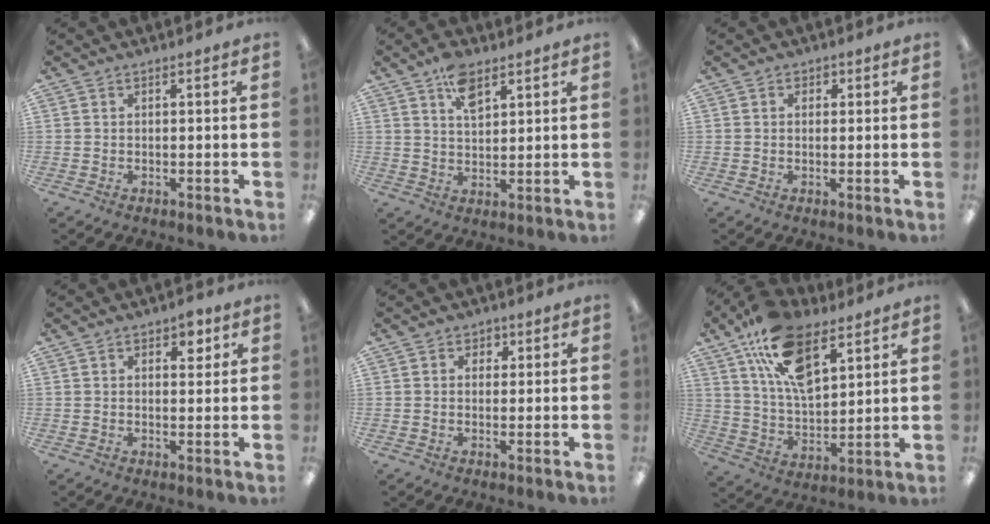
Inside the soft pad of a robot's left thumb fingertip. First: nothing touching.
{"total": 6.9, "force": [4.2, 3.4, 4.3], "torque": [-0.070, -0.010, 0.073]}
{"total": 1.2, "force": [0.3, 1.1, 0.4], "torque": [0.000, 0.002, 0.002]}
{"total": 4.2, "force": [2.0, 2.5, 2.8], "torque": [-0.025, -0.005, 0.027]}
{"total": 2.0, "force": [0.6, 1.8, 0.5], "torque": [0.004, -0.002, 0.006]}
{"total": 18.0, "force": [10.1, 9.2, 11.6], "torque": [-0.206, -0.030, 0.183]}